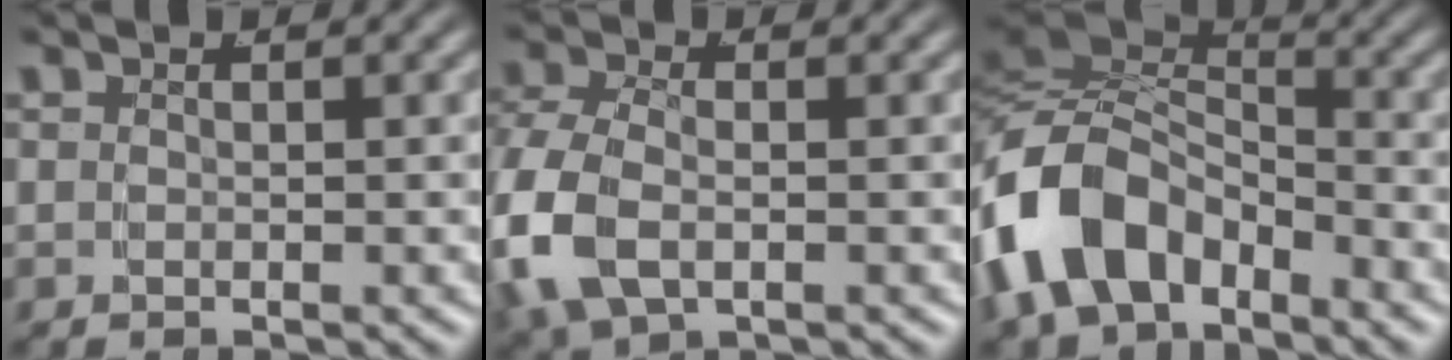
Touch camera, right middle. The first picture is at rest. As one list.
[{"total": 6.2, "force": [-1.1, 4.7, 3.8], "torque": [-0.126, -0.028, -0.003]}, {"total": 10.4, "force": [-1.8, 8.1, 6.3], "torque": [-0.156, -0.029, -0.026]}]